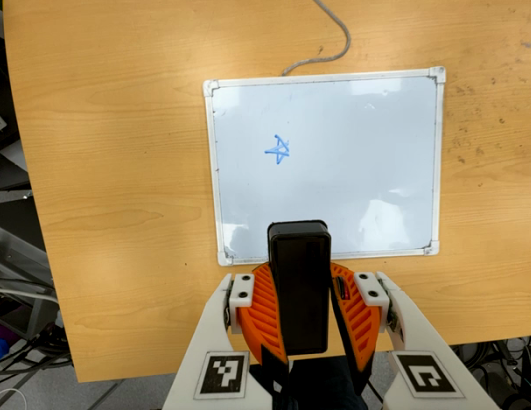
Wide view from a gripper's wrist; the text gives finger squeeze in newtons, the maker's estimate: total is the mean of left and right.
{"total": 10.2, "left": 9.5, "right": 11.0}